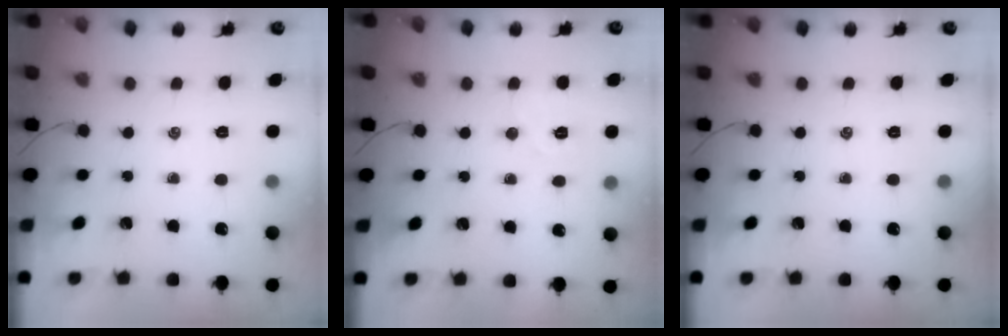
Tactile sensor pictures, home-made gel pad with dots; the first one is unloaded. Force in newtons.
{"total": 5.0, "press": 4.9, "slide": 1.0}
{"total": 0.0}